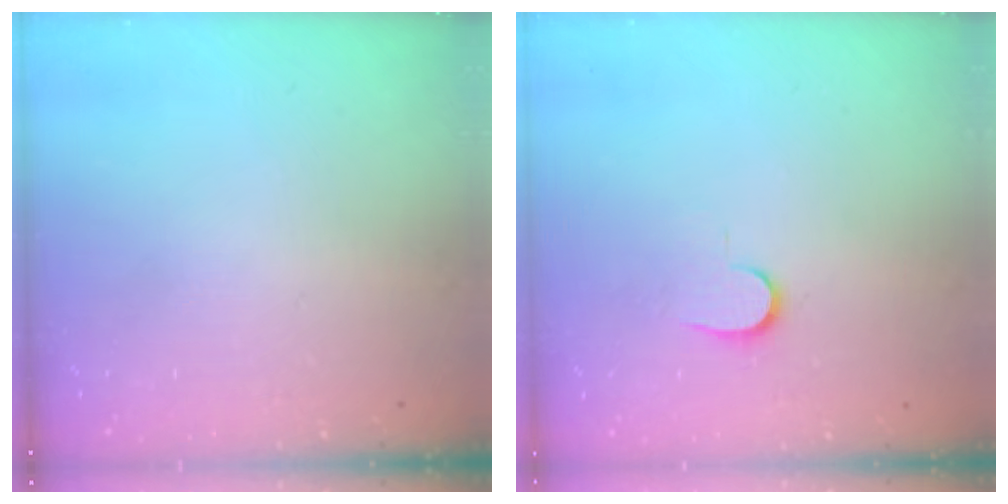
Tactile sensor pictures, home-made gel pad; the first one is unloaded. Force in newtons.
{"total": 5.4, "press": 5.4, "slide": 0.6}